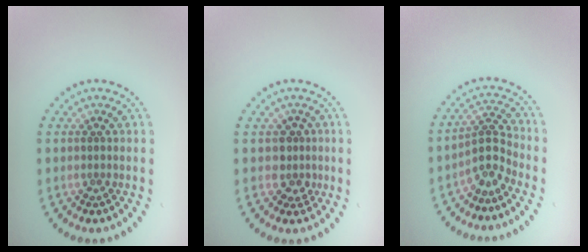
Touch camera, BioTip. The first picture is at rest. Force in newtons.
{"total": 1.8, "press": 1.4, "slide": 1.2}
{"total": 2.7, "press": 1.9, "slide": 1.9}